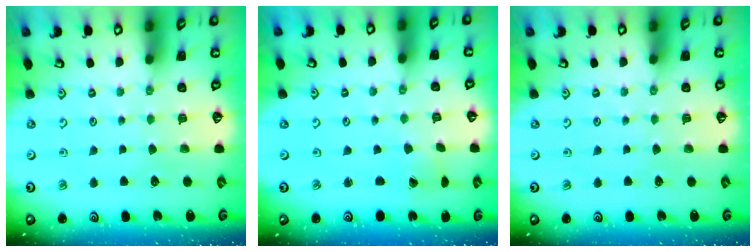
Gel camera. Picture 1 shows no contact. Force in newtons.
{"total": 0.6, "press": 0.5, "slide": 0.2}
{"total": 0.0}